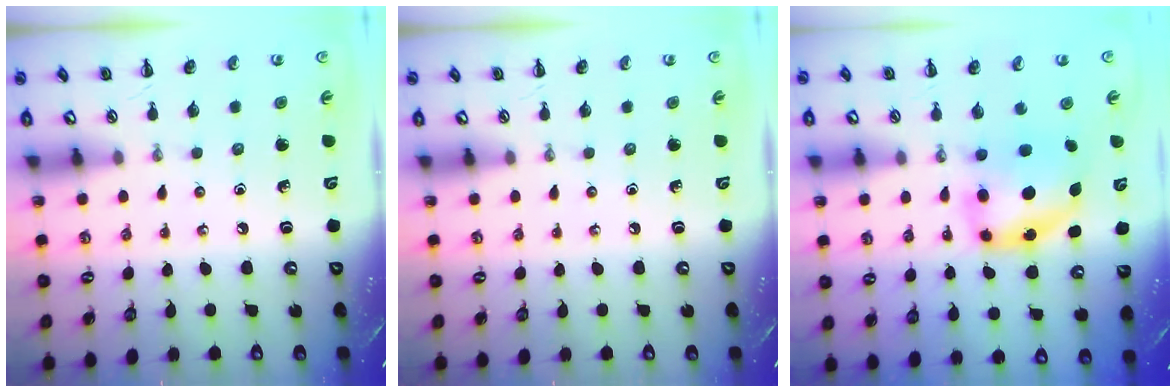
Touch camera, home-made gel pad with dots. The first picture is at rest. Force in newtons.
{"total": 0.0}
{"total": 7.5, "press": 7.4, "slide": 1.3}